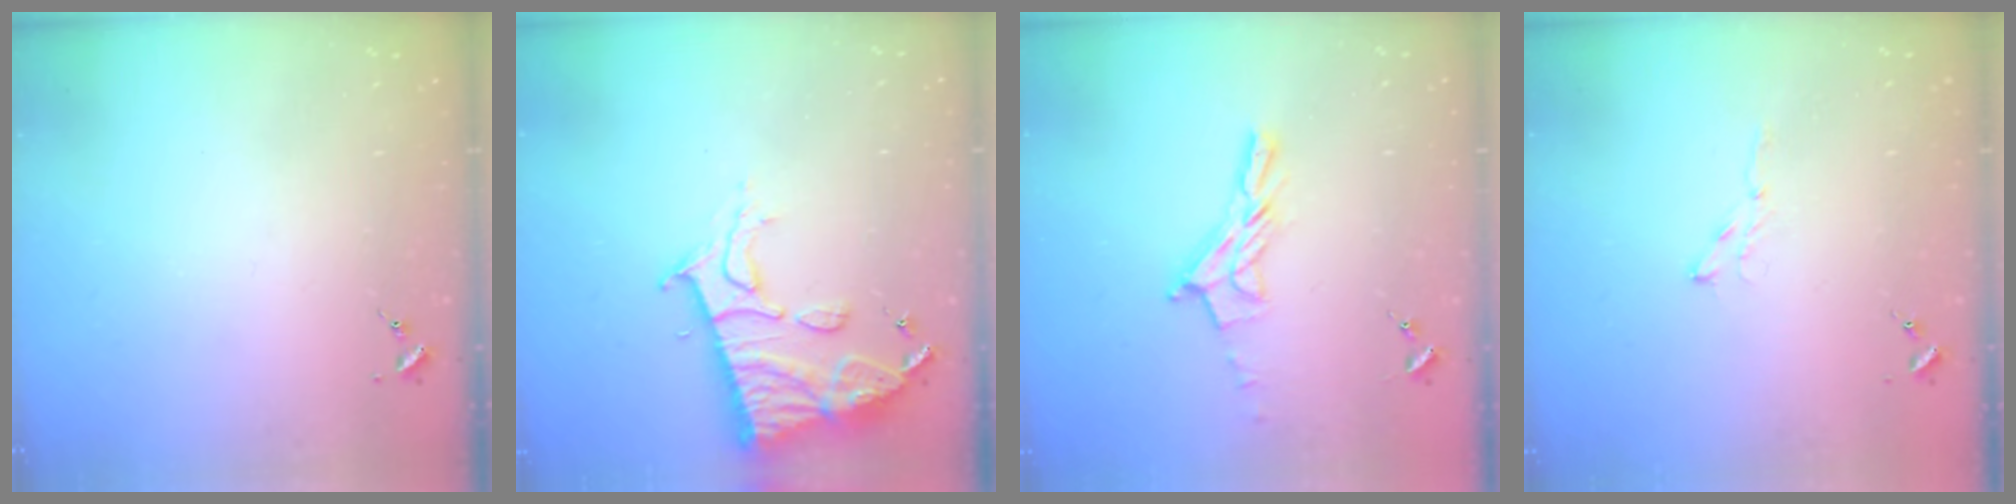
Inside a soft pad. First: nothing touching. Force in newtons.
{"total": 13.6, "press": 13.6, "slide": 1.1}
{"total": 10.4, "press": 10.4, "slide": 0.8}
{"total": 3.8, "press": 3.7, "slide": 0.5}